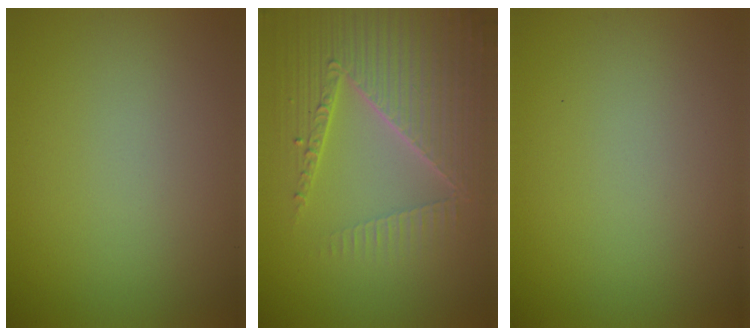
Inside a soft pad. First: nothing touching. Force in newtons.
{"total": 6.6, "press": 5.2, "slide": 4.1}
{"total": 0.0}